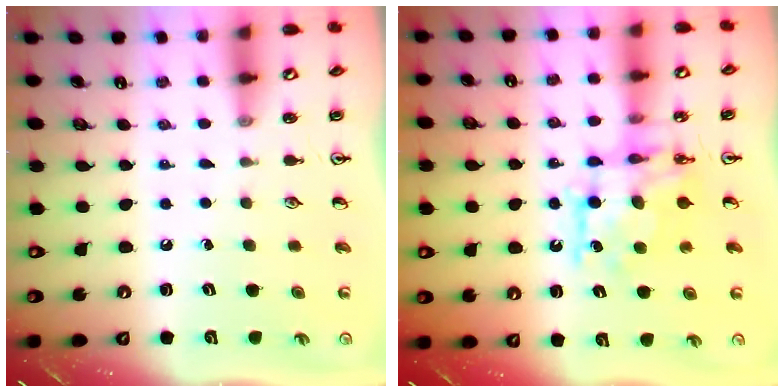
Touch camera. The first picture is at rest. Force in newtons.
{"total": 9.3, "press": 9.3, "slide": 0.5}